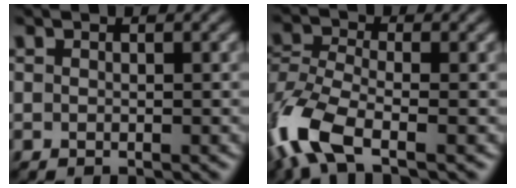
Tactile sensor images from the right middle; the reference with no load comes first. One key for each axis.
{"total": 7.8, "fx": -4.5, "fy": 3.3, "fz": 5.5, "tx": -0.137, "ty": -0.007, "tz": -0.100}